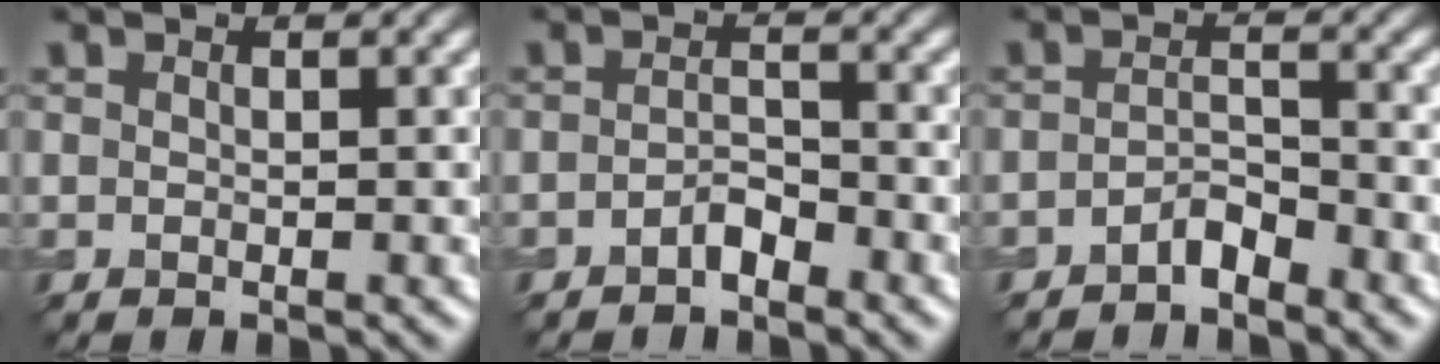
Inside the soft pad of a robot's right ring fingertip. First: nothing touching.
{"total": 1.6, "force": [-1.2, 0.6, 0.9], "torque": [-0.016, 0.007, -0.025]}
{"total": 2.0, "force": [-1.7, 0.6, 0.9], "torque": [-0.017, 0.009, -0.034]}